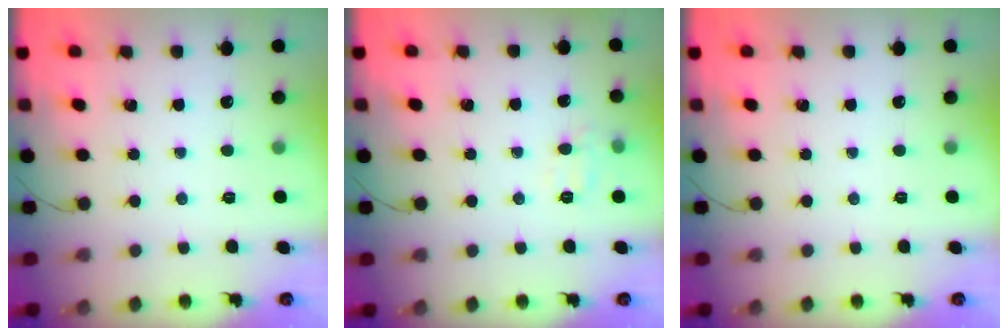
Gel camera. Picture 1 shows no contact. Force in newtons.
{"total": 6.8, "press": 6.6, "slide": 1.2}
{"total": 0.0}